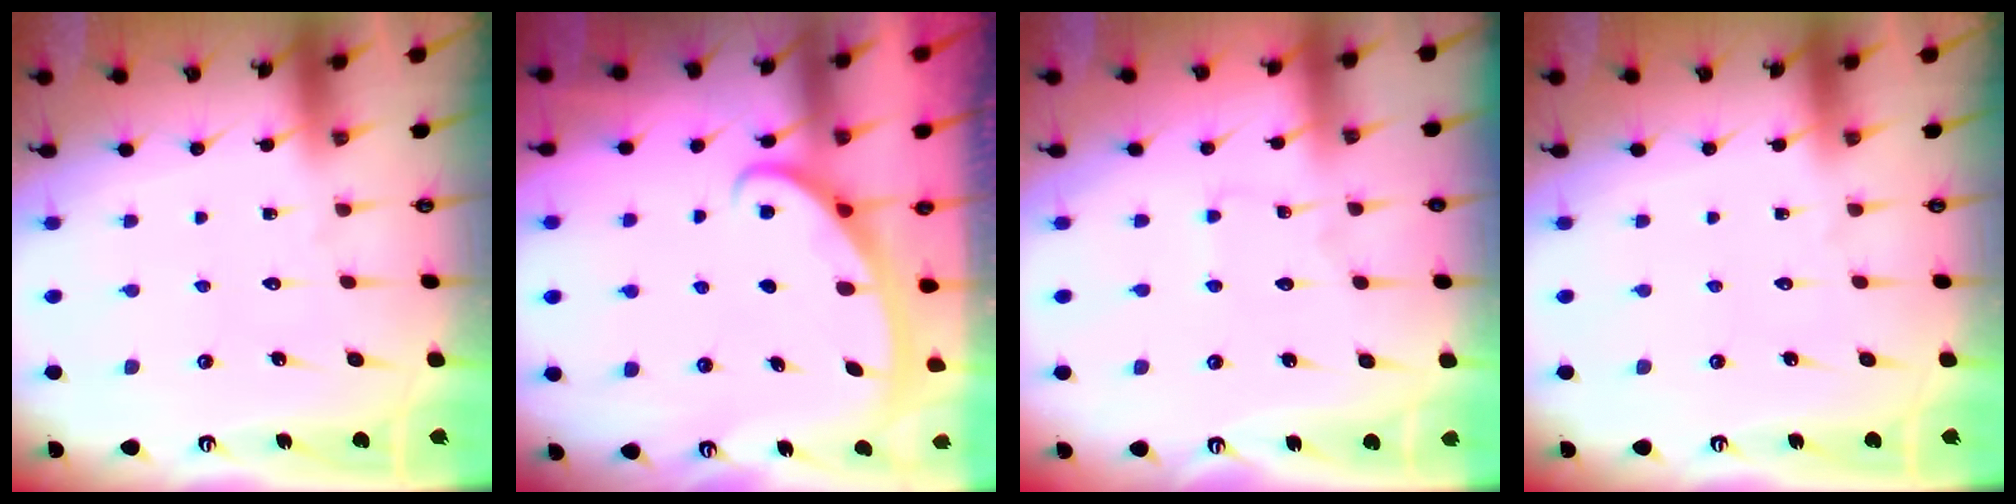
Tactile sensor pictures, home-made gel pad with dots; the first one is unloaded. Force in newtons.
{"total": 2.8, "press": 2.8, "slide": 0.4}
{"total": 1.2, "press": 1.2, "slide": 0.2}
{"total": 0.0}